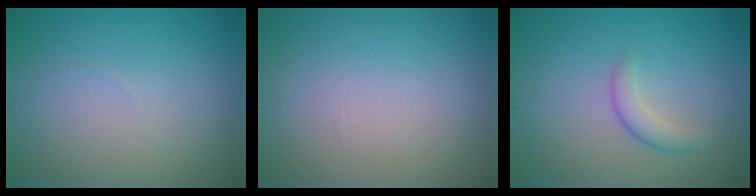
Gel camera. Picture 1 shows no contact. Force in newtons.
{"total": 0.0}
{"total": 1.9, "press": 1.9, "slide": 0.0}